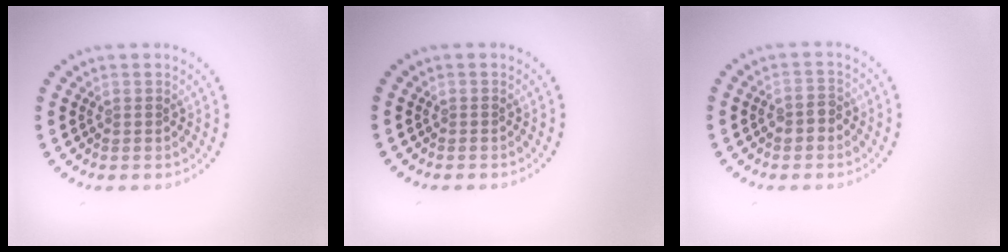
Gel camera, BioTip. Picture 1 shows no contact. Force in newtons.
{"total": 0.0}
{"total": 1.7, "press": 1.7, "slide": 0.4}